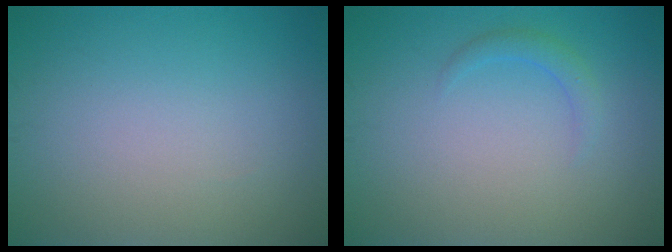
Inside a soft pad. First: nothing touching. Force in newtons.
{"total": 1.3, "press": 1.3, "slide": 0.1}